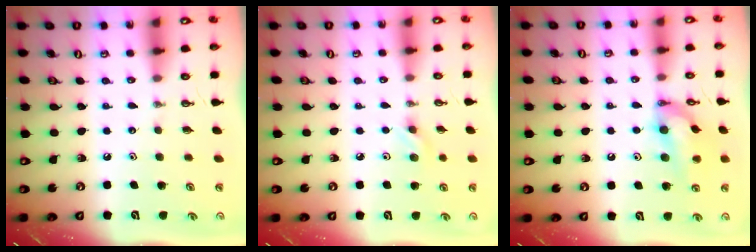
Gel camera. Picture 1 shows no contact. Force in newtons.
{"total": 5.7, "press": 5.5, "slide": 1.6}
{"total": 13.9, "press": 13.5, "slide": 3.3}